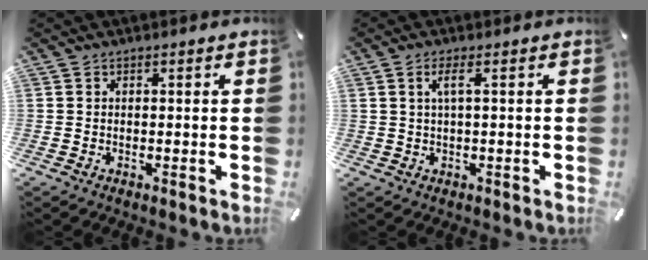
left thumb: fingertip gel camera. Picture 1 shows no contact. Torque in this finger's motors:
{"motor_torque": [0.19, -0.16, -0.09, 0.25, -0.07]}